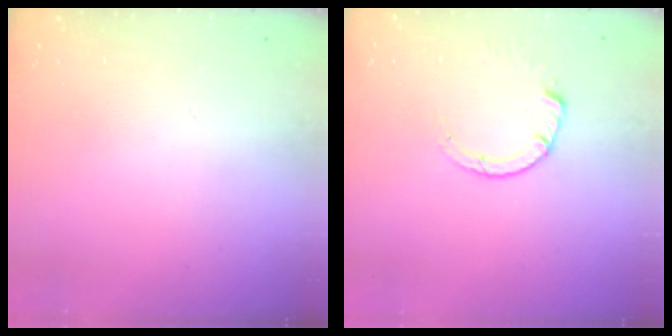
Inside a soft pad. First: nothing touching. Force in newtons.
{"total": 3.3, "press": 3.3, "slide": 0.4}